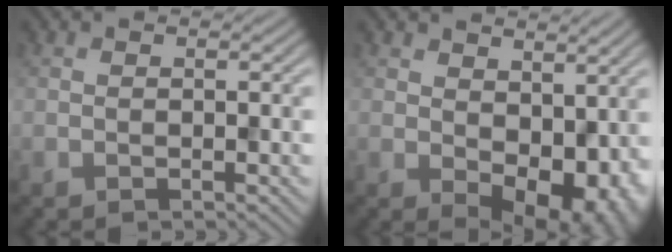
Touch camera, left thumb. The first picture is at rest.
{"total": 9.6, "force": [0.7, 6.2, 7.3], "torque": [-0.110, -0.025, 0.027]}